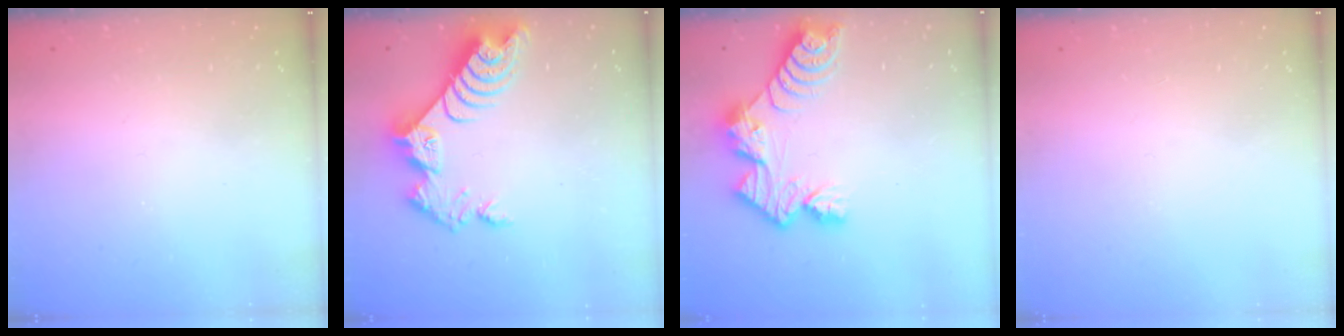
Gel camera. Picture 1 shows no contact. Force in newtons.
{"total": 9.6, "press": 9.5, "slide": 0.9}
{"total": 10.3, "press": 10.3, "slide": 1.0}
{"total": 0.0}